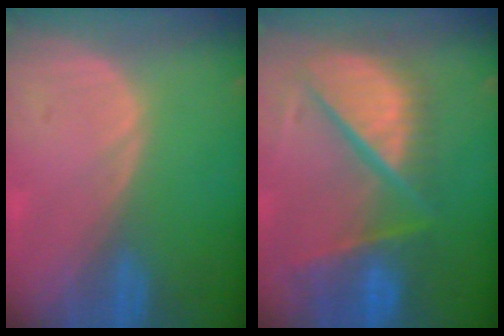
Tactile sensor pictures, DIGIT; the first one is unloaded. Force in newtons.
{"total": 12.0, "press": 10.0, "slide": 6.6}